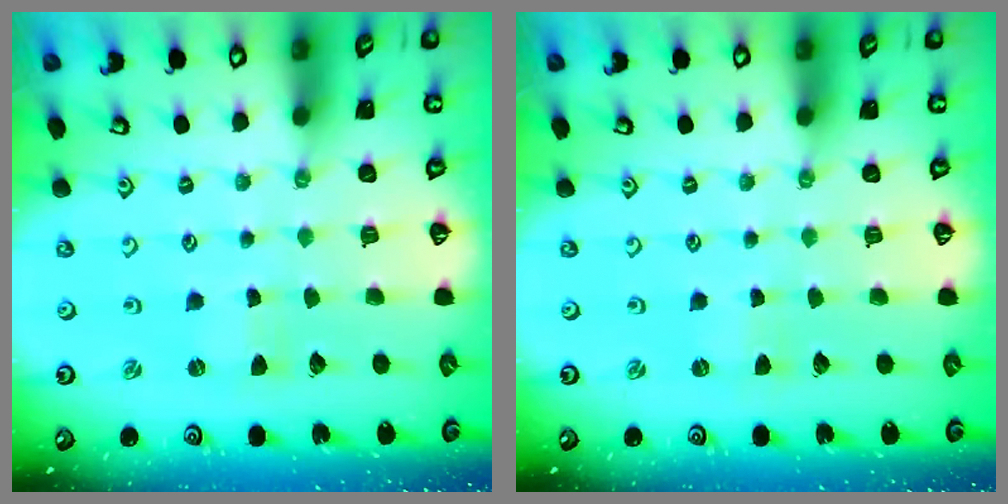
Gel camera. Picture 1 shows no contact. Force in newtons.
{"total": 0.0}